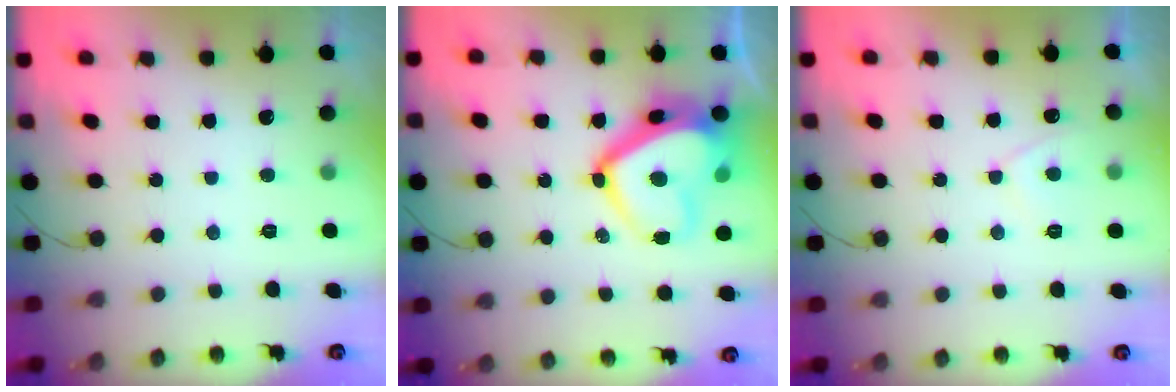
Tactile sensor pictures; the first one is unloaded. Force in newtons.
{"total": 16.2, "press": 16.1, "slide": 1.9}
{"total": 2.8, "press": 2.7, "slide": 0.5}